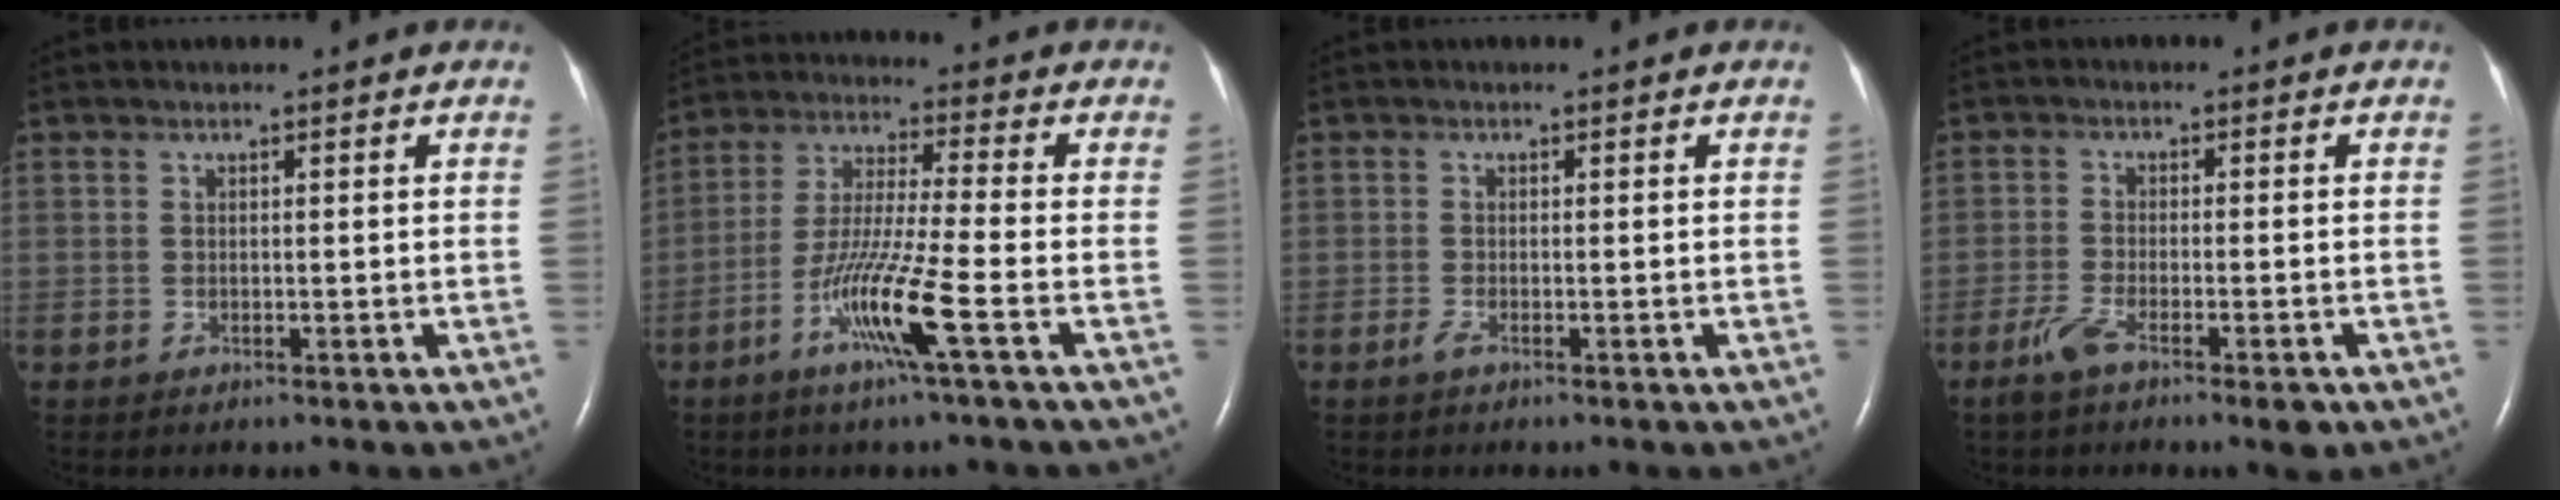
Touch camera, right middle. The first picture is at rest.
{"total": 10.5, "force": [-4.6, -1.0, 9.4], "torque": [-0.186, -0.014, -0.092]}
{"total": 0.9, "force": [-0.6, 0.1, 0.6], "torque": [-0.020, -0.003, -0.013]}
{"total": 5.5, "force": [-3.4, 1.0, 4.1], "torque": [-0.083, -0.010, -0.059]}